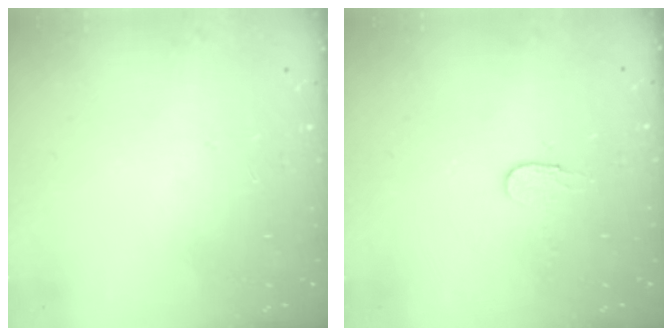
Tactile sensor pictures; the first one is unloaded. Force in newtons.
{"total": 3.5, "press": 3.5, "slide": 0.2}